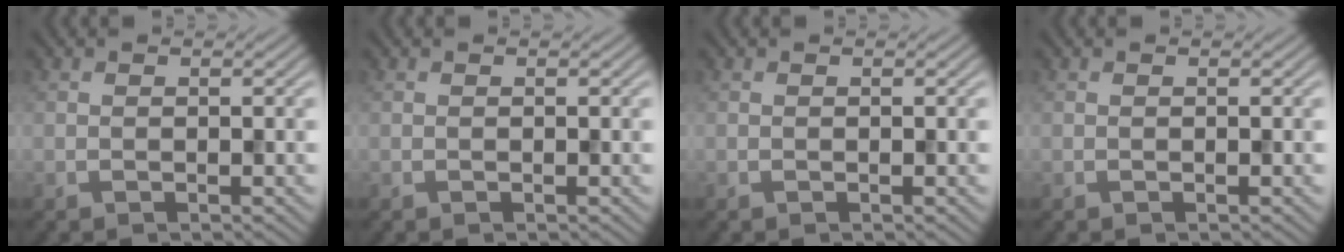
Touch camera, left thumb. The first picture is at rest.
{"total": 0.0}
{"total": 0.0}
{"total": 0.0}